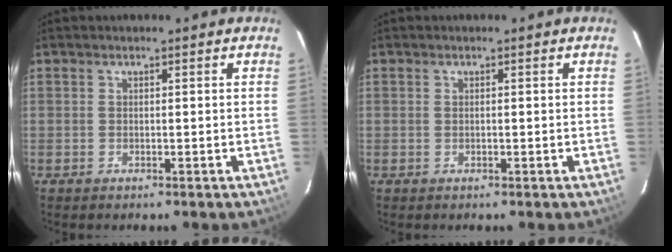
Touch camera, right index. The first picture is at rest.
{"total": 0.0}